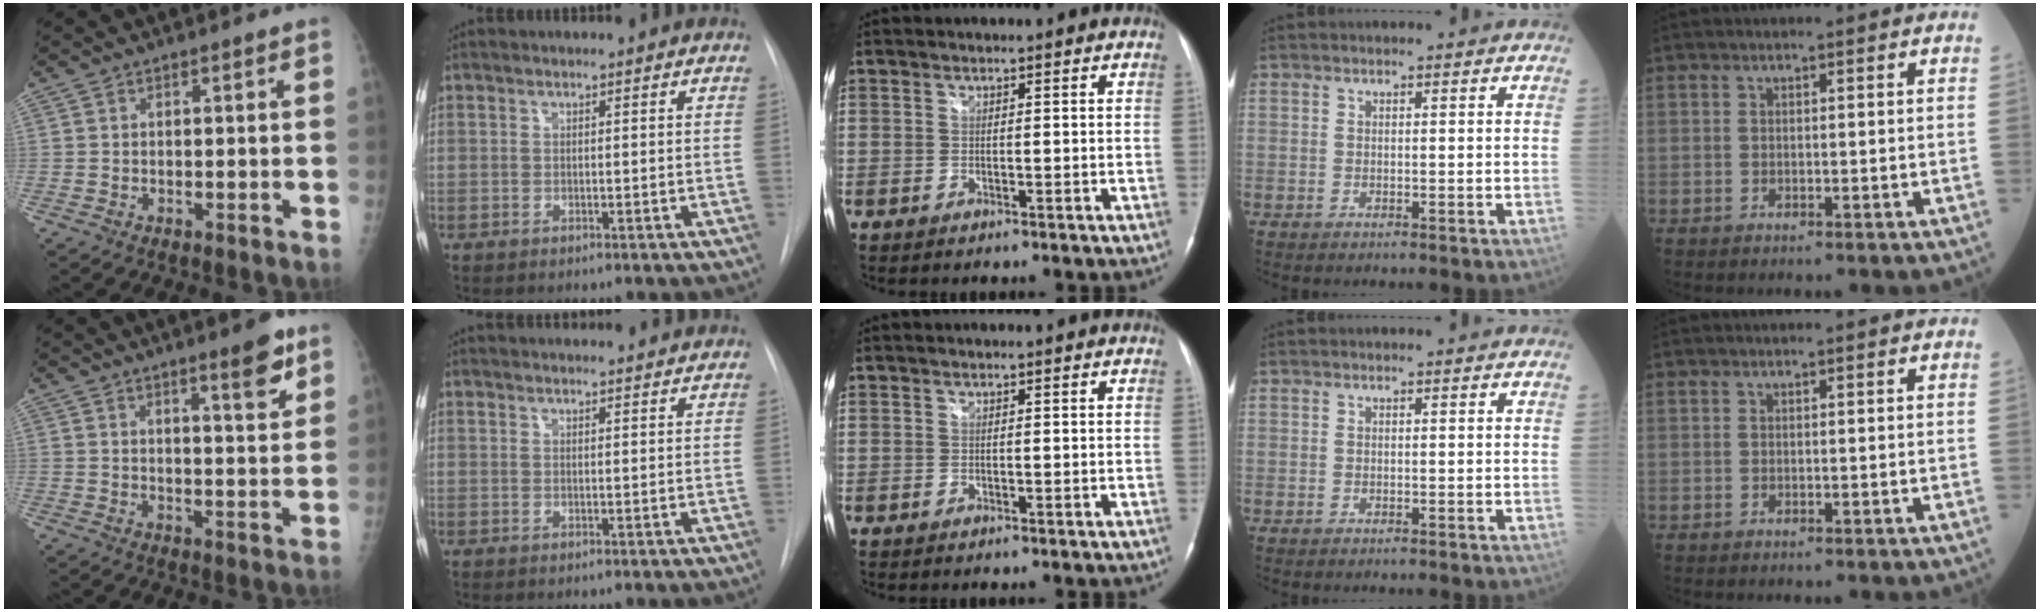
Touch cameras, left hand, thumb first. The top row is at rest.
{"thumb": {"total": 7.1, "force": [4.5, 1.2, 5.3], "torque": [-0.068, -0.029, 0.063]}, "index": {"total": 7.0, "force": [6.7, 1.2, 1.7], "torque": [-0.017, 0.019, 0.071]}}